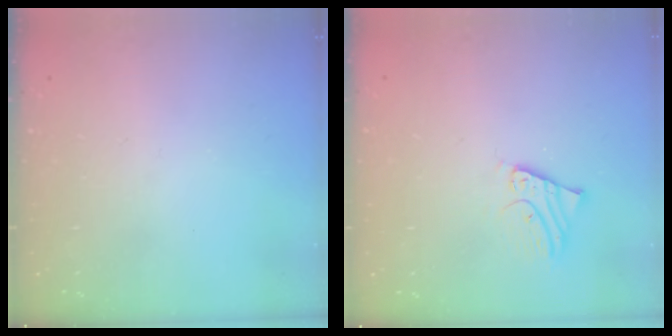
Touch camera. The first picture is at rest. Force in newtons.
{"total": 2.8, "press": 2.8, "slide": 0.2}